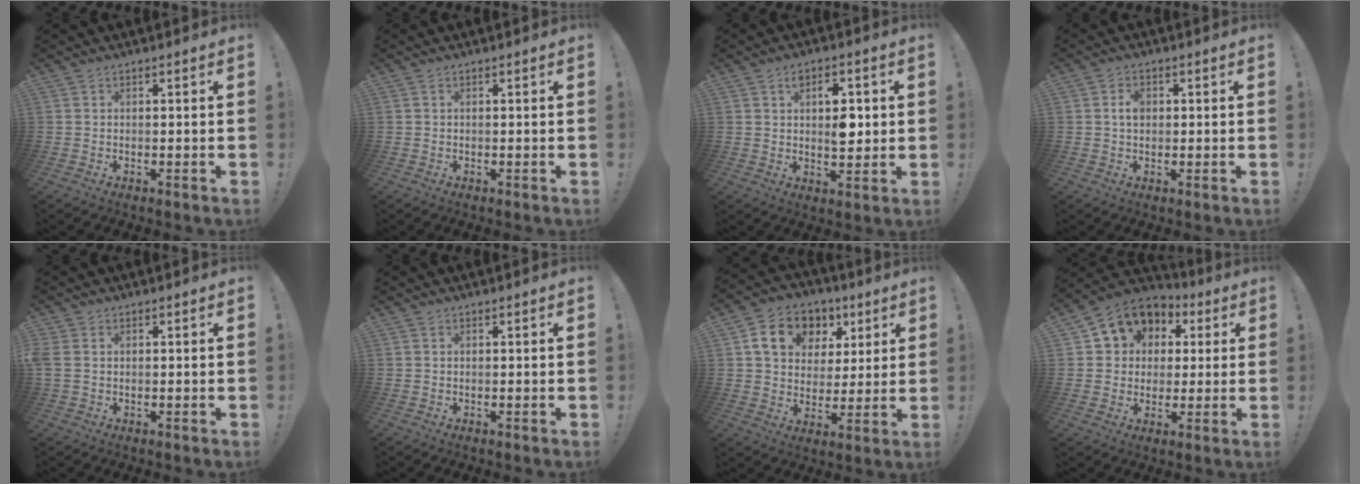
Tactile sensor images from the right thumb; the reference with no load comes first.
{"total": 0.0}
{"total": 8.0, "force": [1.4, 4.8, 6.2], "torque": [-0.080, -0.001, 0.021]}
{"total": 3.4, "force": [0.3, 2.4, 2.4], "torque": [-0.035, 0.003, 0.002]}
{"total": 2.0, "force": [0.5, 1.5, 1.2], "torque": [-0.040, 0.005, 0.009]}
{"total": 0.0}
{"total": 14.1, "force": [6.0, 10.9, 6.6], "torque": [-0.096, -0.018, 0.117]}
{"total": 10.1, "force": [3.8, 8.8, 3.2], "torque": [-0.049, -0.023, 0.076]}